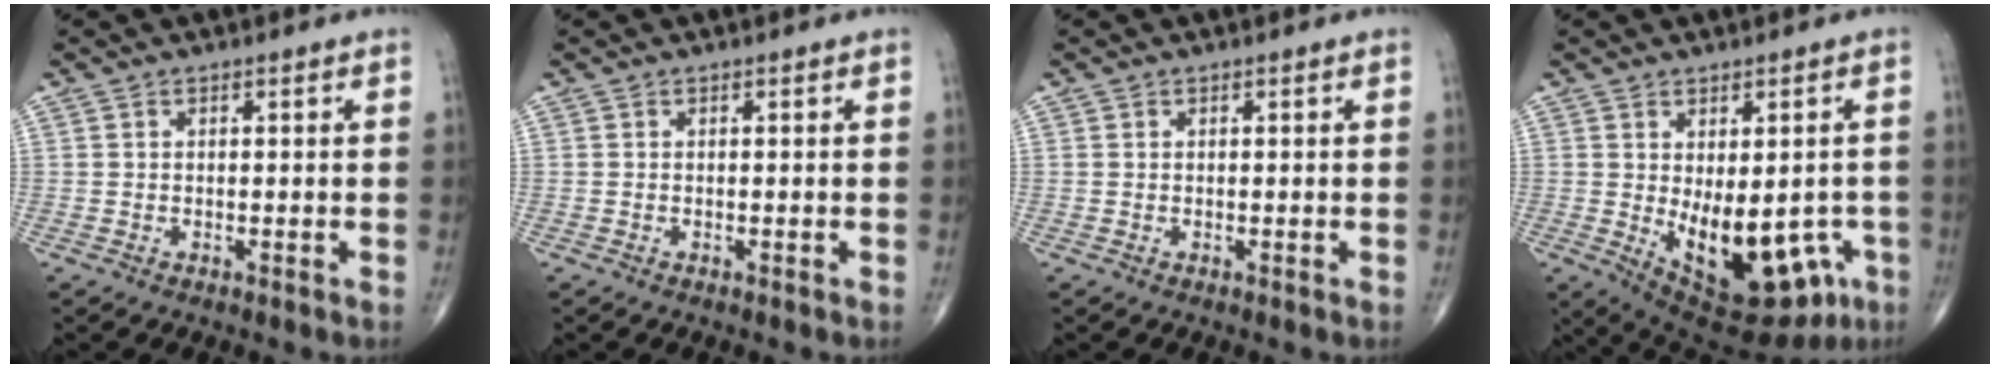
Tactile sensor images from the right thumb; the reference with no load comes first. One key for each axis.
{"total": 0.0}
{"total": 0.0}
{"total": 18.2, "fx": -4.6, "fy": 9.4, "fz": 14.9, "tx": -0.181, "ty": -0.009, "tz": -0.035}